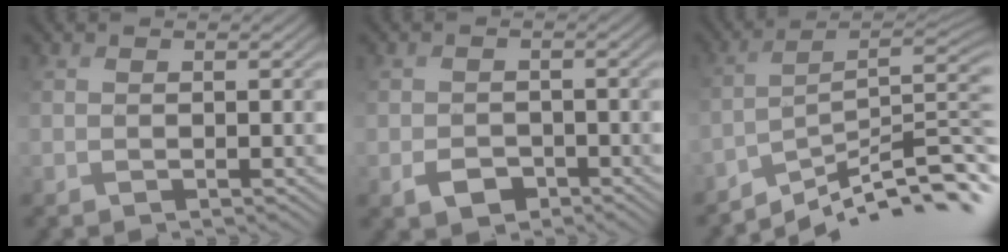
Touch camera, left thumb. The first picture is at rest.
{"total": 2.1, "force": [-1.4, 1.5, 0.4], "torque": [-0.007, -0.002, -0.023]}
{"total": 11.4, "force": [-8.8, 2.0, 7.0], "torque": [-0.104, 0.010, -0.139]}